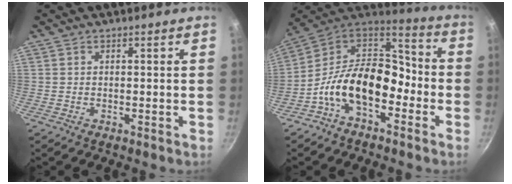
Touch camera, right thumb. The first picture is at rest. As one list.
[{"total": 17.8, "force": [-6.0, 11.1, 12.5], "torque": [-0.184, 0.070, -0.132]}]